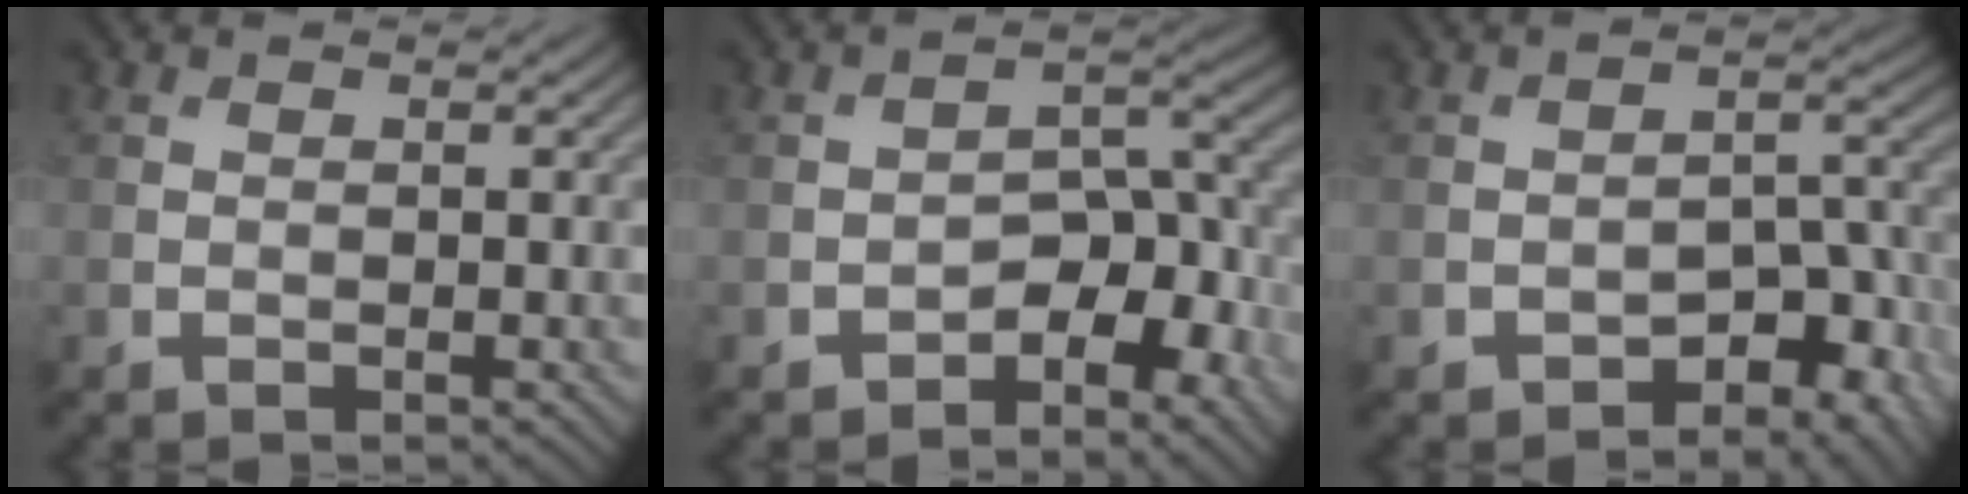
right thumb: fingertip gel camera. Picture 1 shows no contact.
{"total": 6.6, "force": [-3.7, 3.3, 4.5], "torque": [-0.048, 0.007, -0.067]}
{"total": 6.9, "force": [-4.3, 3.5, 4.1], "torque": [-0.044, 0.002, -0.069]}